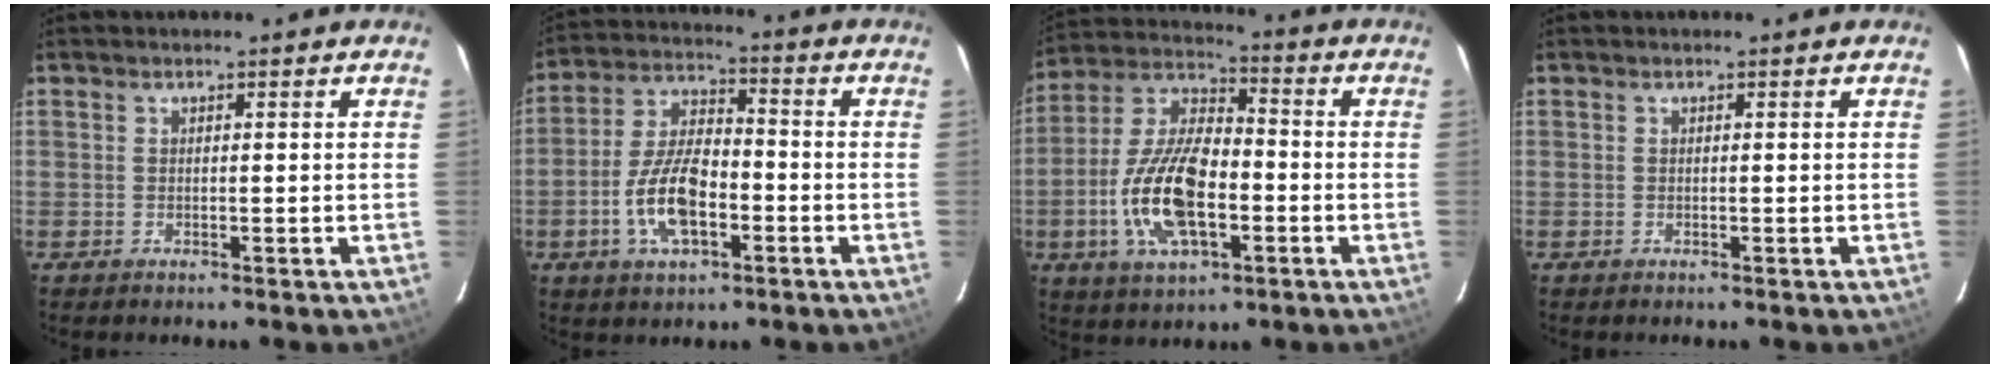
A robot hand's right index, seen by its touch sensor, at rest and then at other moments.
{"total": 11.5, "force": [-4.0, 5.1, 9.5], "torque": [-0.199, 0.005, -0.072]}
{"total": 16.2, "force": [-4.4, 7.1, 13.9], "torque": [-0.292, 0.000, -0.082]}
{"total": 0.0}